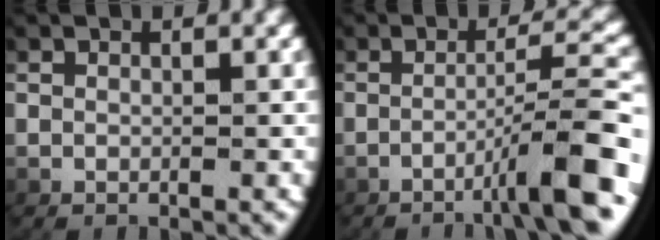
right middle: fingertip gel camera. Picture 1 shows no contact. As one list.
[{"total": 6.1, "force": [-2.5, 0.4, 5.6], "torque": [-0.081, 0.014, -0.039]}]